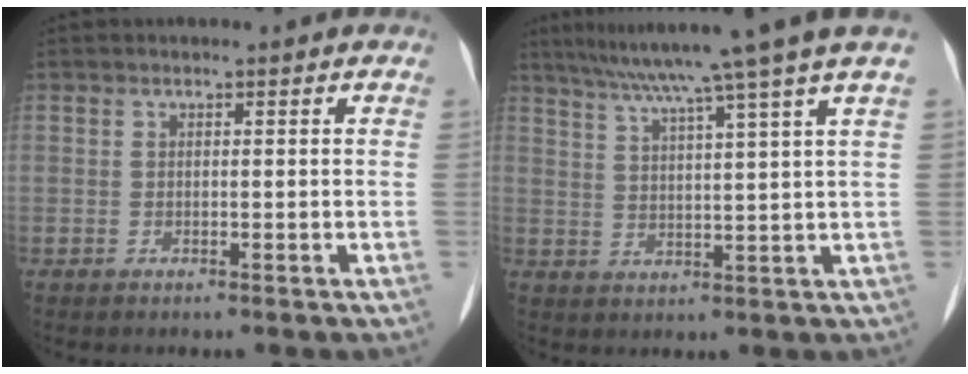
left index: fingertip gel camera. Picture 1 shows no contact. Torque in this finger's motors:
{"motor_torque": [0.14, -0.36, 0.02, 0.02]}